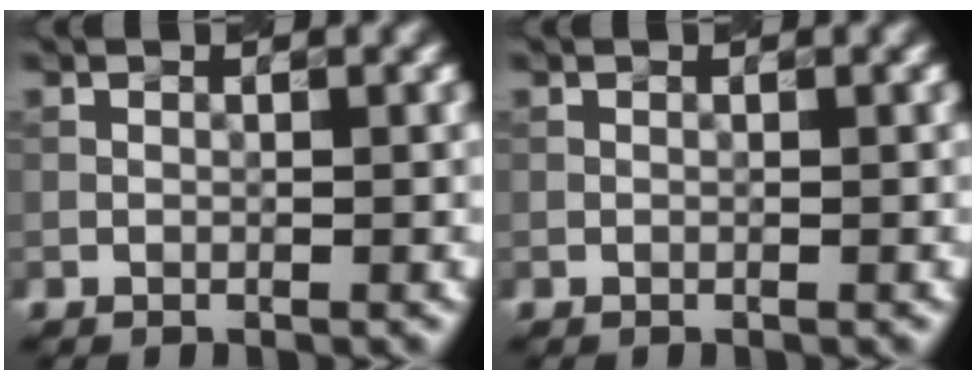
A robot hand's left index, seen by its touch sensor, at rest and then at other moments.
{"total": 0.0}